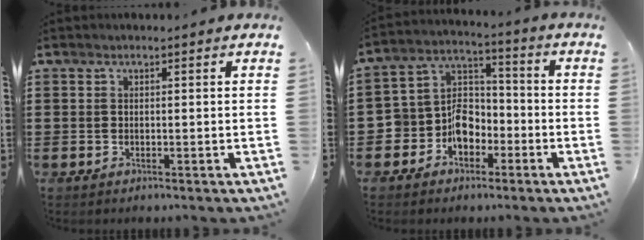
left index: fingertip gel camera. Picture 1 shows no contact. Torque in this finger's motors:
{"motor_torque": [1.30, 0.83, 0.39, 0.05]}